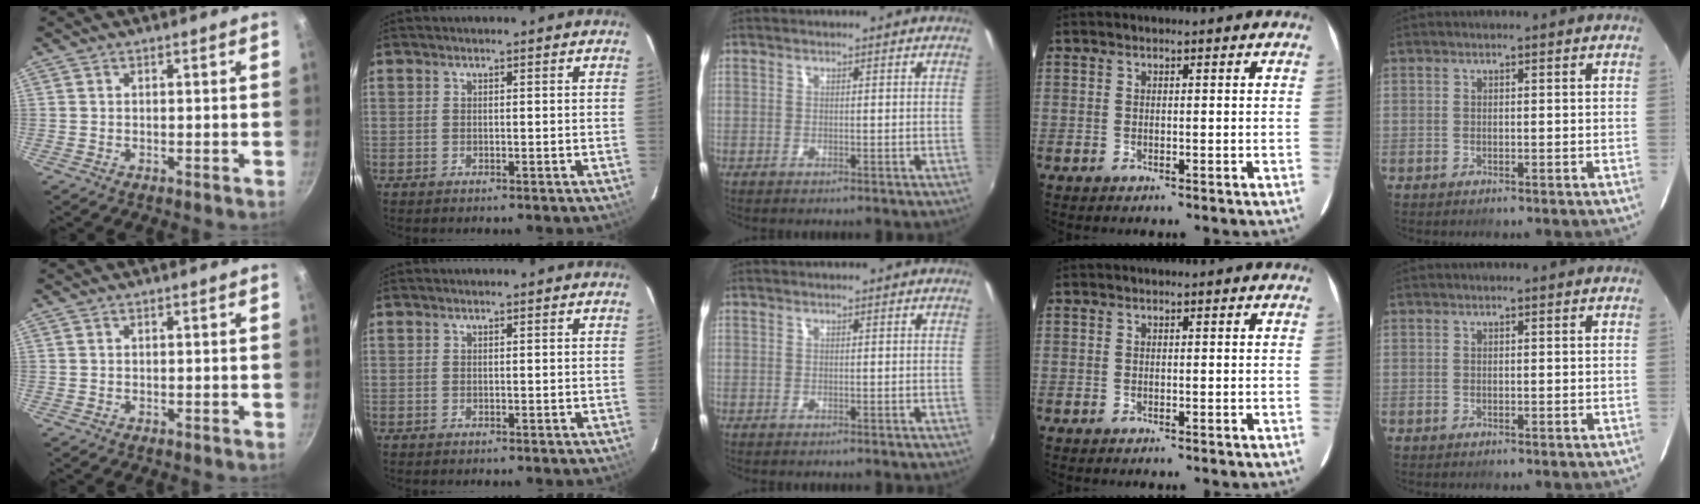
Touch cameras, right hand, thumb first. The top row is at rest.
{}